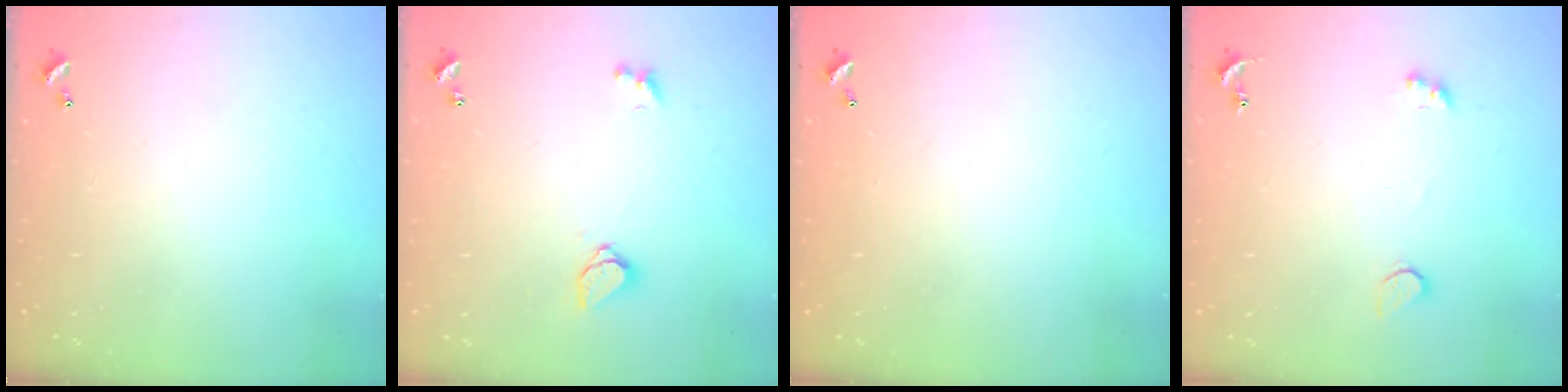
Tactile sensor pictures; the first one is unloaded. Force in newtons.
{"total": 1.5, "press": 1.5, "slide": 0.4}
{"total": 2.9, "press": 2.9, "slide": 0.1}
{"total": 2.1, "press": 1.8, "slide": 1.0}